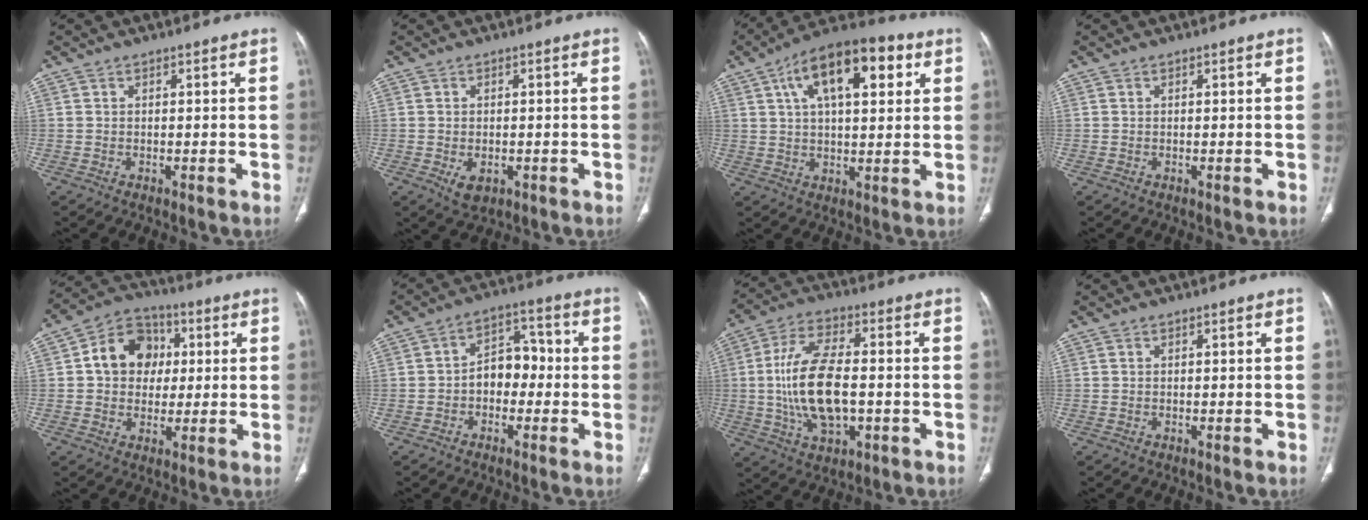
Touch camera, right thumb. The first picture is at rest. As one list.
[{"total": 3.5, "force": [-0.9, 2.2, 2.6], "torque": [-0.040, -0.004, -0.002]}, {"total": 16.9, "force": [6.4, 7.6, 13.7], "torque": [-0.197, 0.010, 0.096]}, {"total": 0.0}, {"total": 11.7, "force": [1.9, 9.6, 6.3], "torque": [-0.065, 0.013, 0.022]}, {"total": 7.3, "force": [-1.2, 5.3, 4.9], "torque": [-0.044, 0.034, -0.031]}, {"total": 15.5, "force": [-1.2, 7.4, 13.5], "torque": [-0.264, 0.011, -0.019]}, {"total": 0.0}]